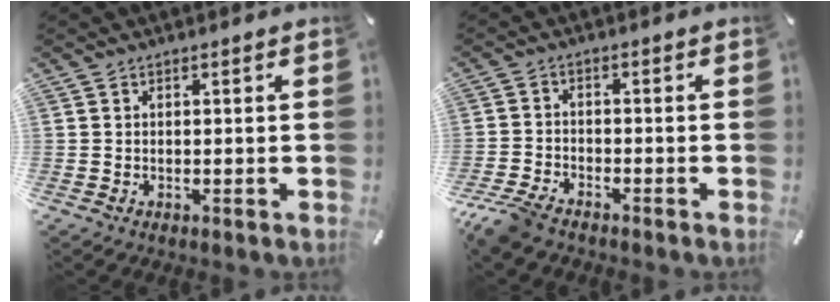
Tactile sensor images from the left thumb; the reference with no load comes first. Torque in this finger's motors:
{"motor_torque": [-0.73, 1.00, 0.13, 0.13, 0.22]}